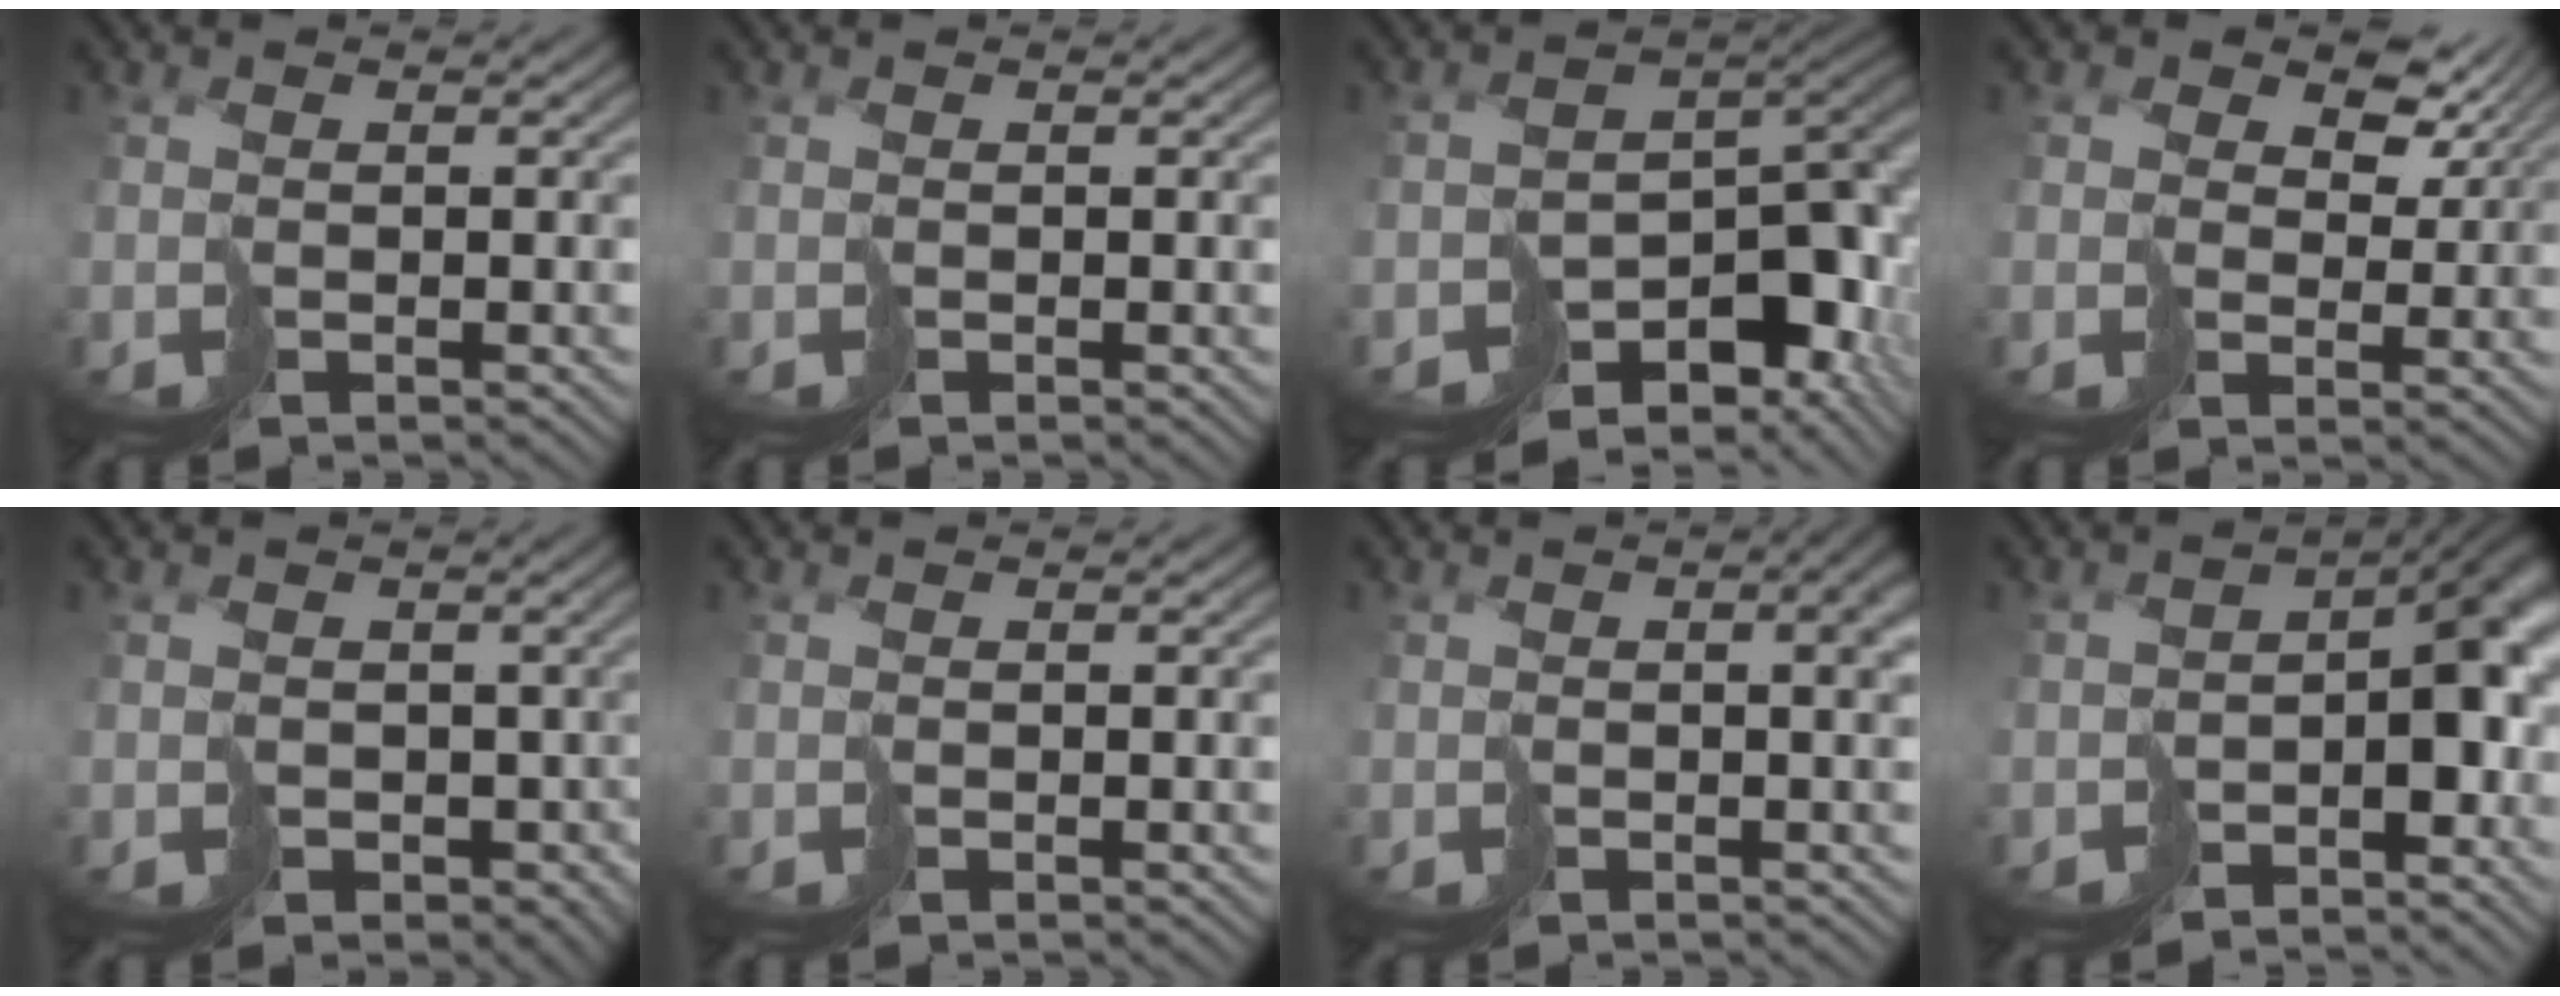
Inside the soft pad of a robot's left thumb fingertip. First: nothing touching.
{"total": 0.0}
{"total": 11.1, "force": [-5.4, 6.8, 6.9], "torque": [-0.106, -0.053, -0.050]}
{"total": 4.7, "force": [2.9, 3.3, 1.7], "torque": [-0.034, -0.001, 0.053]}
{"total": 4.2, "force": [-0.9, 3.9, 1.5], "torque": [-0.019, -0.013, -0.008]}
{"total": 0.0}
{"total": 3.9, "force": [0.4, 2.1, 3.2], "torque": [-0.056, -0.014, 0.017]}
{"total": 9.1, "force": [-3.6, 5.3, 6.5], "torque": [-0.087, -0.031, -0.041]}